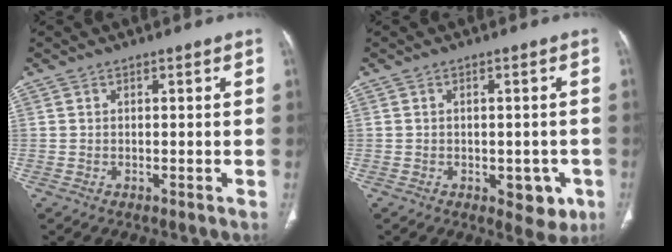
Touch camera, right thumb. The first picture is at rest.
{"total": 5.9, "force": [-2.1, 3.4, 4.3], "torque": [-0.024, 0.005, -0.018]}